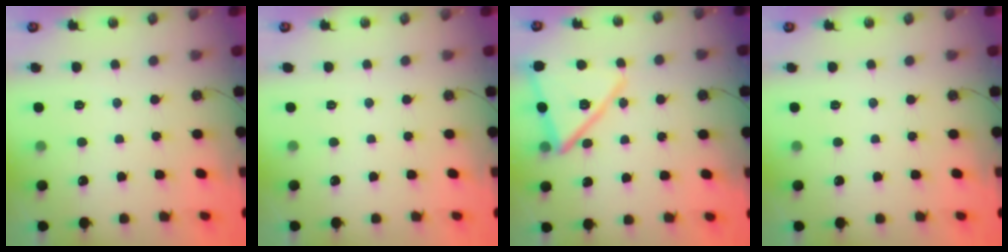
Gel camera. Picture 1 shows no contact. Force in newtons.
{"total": 0.0}
{"total": 15.9, "press": 15.8, "slide": 1.2}
{"total": 0.0}